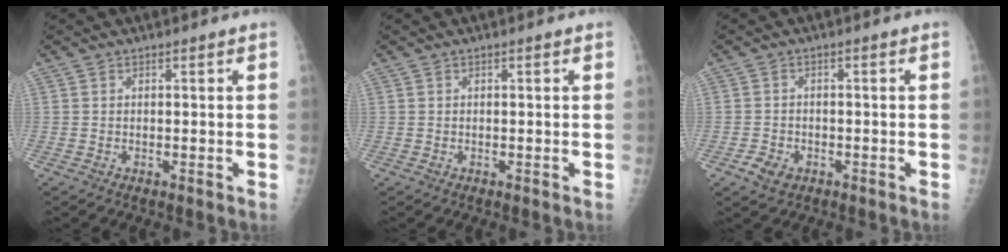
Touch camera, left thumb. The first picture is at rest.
{"total": 0.0}
{"total": 3.4, "force": [-1.7, 2.4, 1.7], "torque": [-0.027, 0.006, -0.026]}